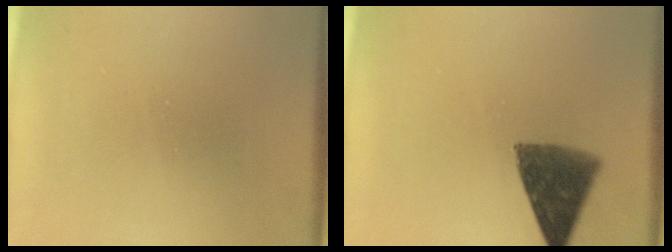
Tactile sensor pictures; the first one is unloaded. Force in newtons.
{"total": 9.6}